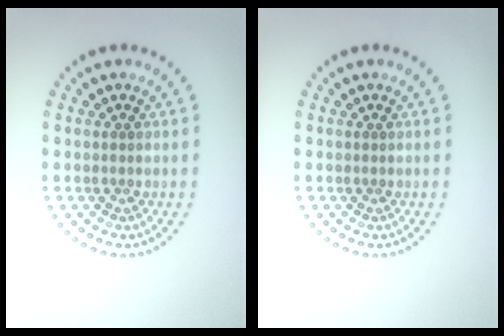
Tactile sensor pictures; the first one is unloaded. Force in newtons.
{"total": 0.0}